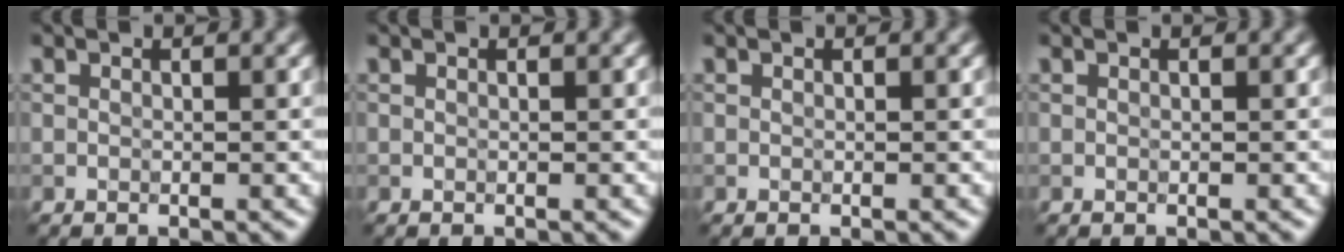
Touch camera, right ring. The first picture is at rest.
{"total": 0.0}
{"total": 0.0}
{"total": 0.0}